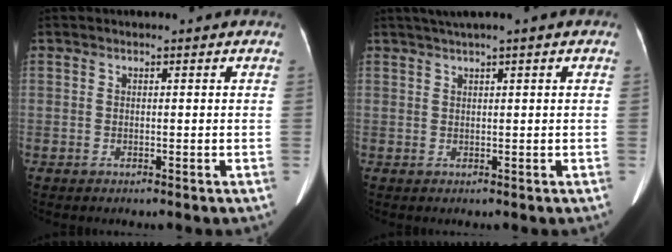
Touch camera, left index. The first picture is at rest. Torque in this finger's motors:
{"motor_torque": [0.04, -0.10, -0.04, 0.00]}